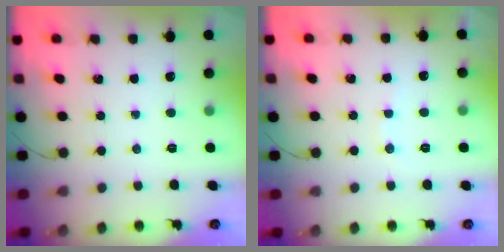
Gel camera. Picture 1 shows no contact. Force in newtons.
{"total": 4.2, "press": 4.2, "slide": 0.7}